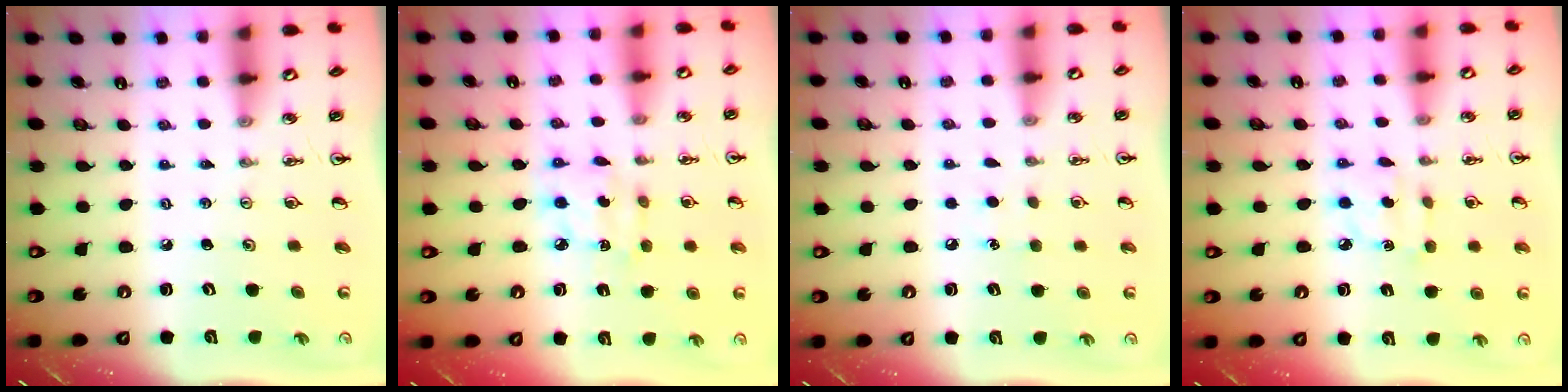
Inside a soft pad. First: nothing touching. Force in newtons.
{"total": 5.8, "press": 5.8, "slide": 0.3}
{"total": 5.2, "press": 5.1, "slide": 0.6}
{"total": 2.9, "press": 2.8, "slide": 0.5}